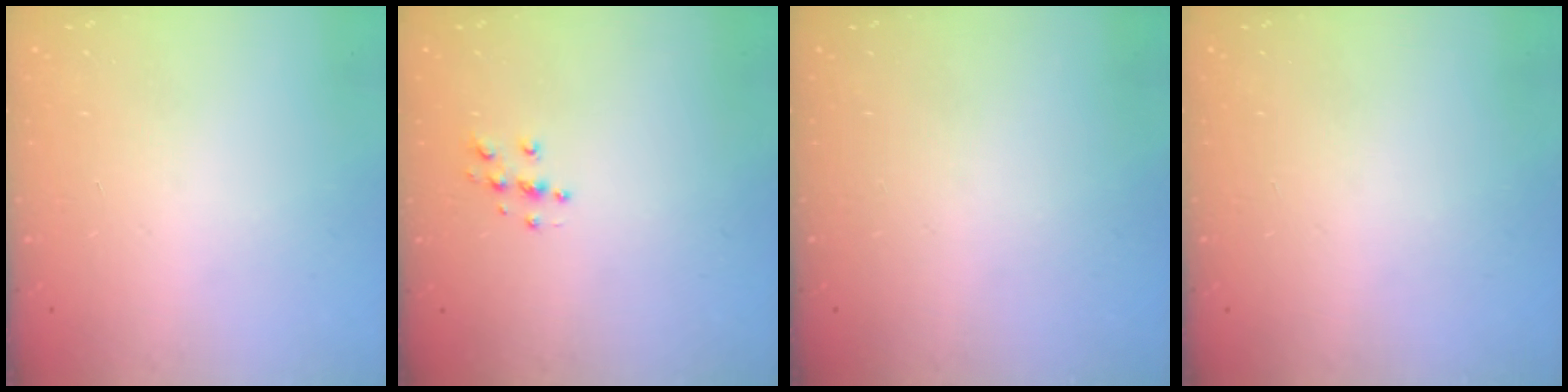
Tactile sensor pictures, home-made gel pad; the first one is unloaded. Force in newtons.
{"total": 4.6, "press": 4.6, "slide": 0.5}
{"total": 0.0}
{"total": 0.0}